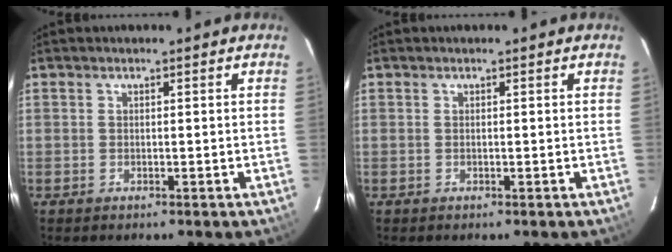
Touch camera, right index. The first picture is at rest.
{"total": 0.0}